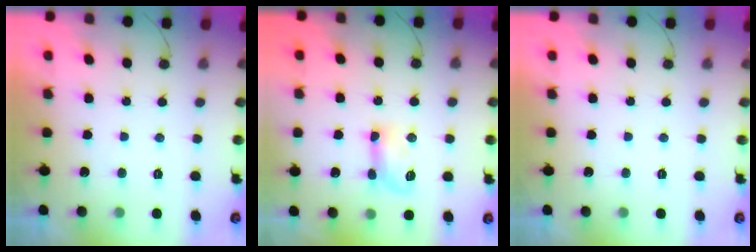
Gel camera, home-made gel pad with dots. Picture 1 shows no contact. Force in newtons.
{"total": 6.0, "press": 5.9, "slide": 0.9}
{"total": 0.0}